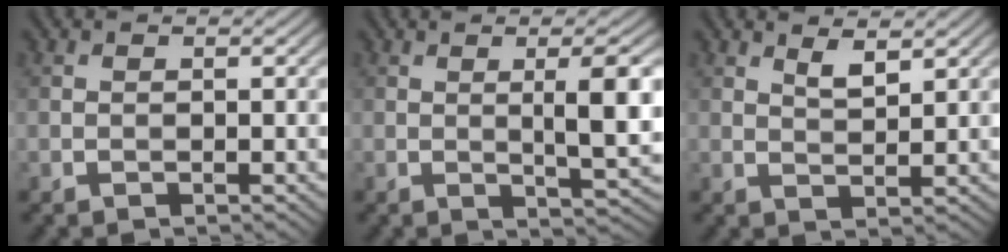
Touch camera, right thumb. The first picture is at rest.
{"total": 6.4, "force": [0.8, 1.1, 6.3], "torque": [-0.103, 0.003, 0.019]}
{"total": 2.6, "force": [1.8, 0.7, 1.7], "torque": [-0.035, -0.004, 0.037]}